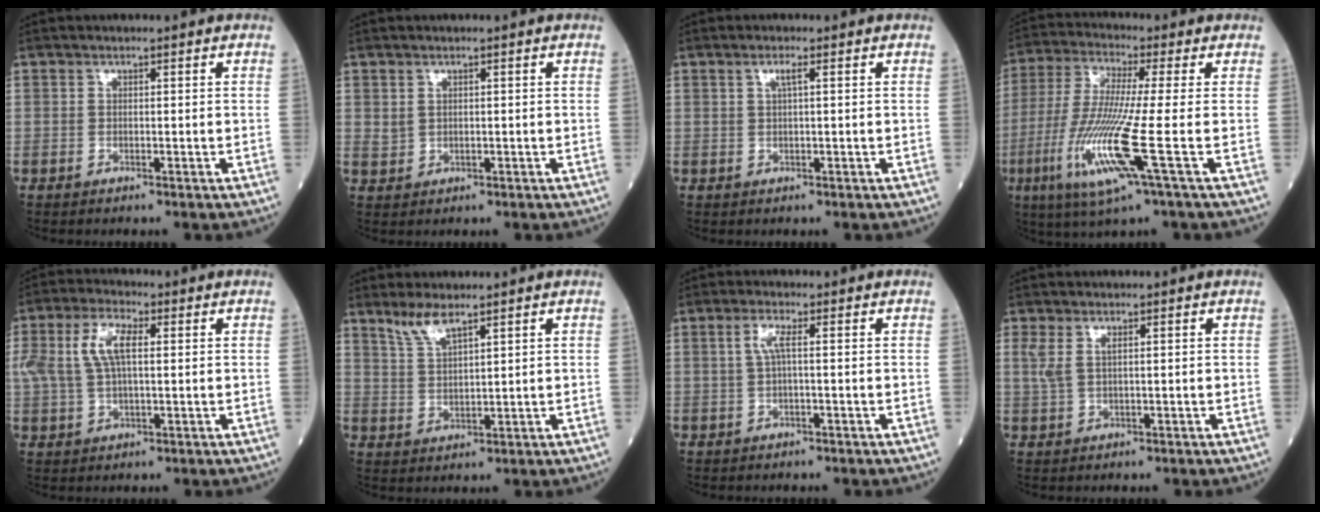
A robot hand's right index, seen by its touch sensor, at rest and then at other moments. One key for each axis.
{"total": 1.5, "fx": 0.6, "fy": 1.2, "fz": 0.7, "tx": -0.010, "ty": -0.002, "tz": 0.016}
{"total": 1.4, "fx": 0.5, "fy": -0.1, "fz": 1.3, "tx": -0.028, "ty": 0.002, "tz": 0.009}
{"total": 13.1, "fx": -4.1, "fy": -0.6, "fz": 12.4, "tx": -0.265, "ty": -0.025, "tz": -0.088}
{"total": 7.5, "fx": 1.8, "fy": 2.9, "fz": 6.6, "tx": -0.153, "ty": 0.018, "tz": 0.036}
{"total": 4.3, "fx": 3.4, "fy": 0.4, "fz": 2.6, "tx": -0.060, "ty": -0.001, "tz": 0.073}
{"total": 2.3, "fx": 0.3, "fy": 0.1, "fz": 2.3, "tx": -0.052, "ty": 0.005, "tz": 0.006}
{"total": 2.5, "fx": 1.0, "fy": 0.7, "fz": 2.2, "tx": -0.060, "ty": 0.013, "tz": 0.028}